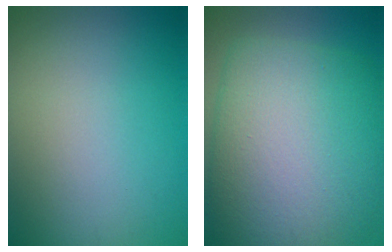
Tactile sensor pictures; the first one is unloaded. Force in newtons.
{"total": 13.6, "press": 13.6, "slide": 0.6}